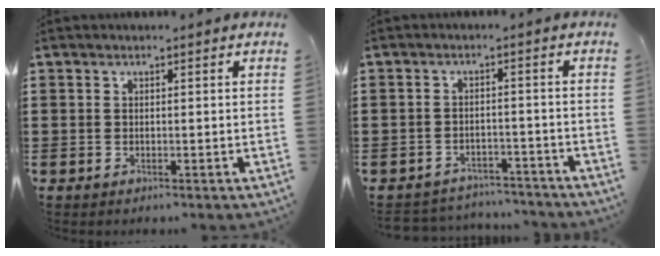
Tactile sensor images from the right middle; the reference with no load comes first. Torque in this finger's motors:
{"motor_torque": [0.02, 0.01, -0.02, -0.03]}